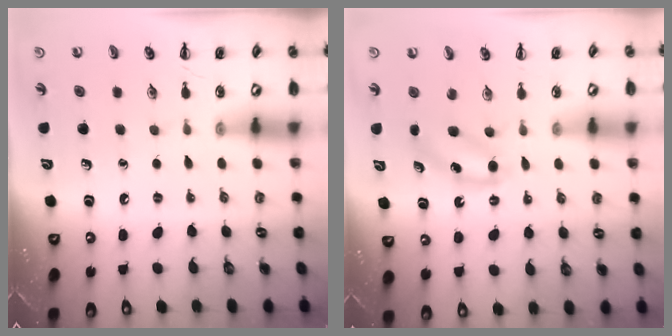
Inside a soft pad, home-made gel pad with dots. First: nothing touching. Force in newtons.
{"total": 5.7, "press": 5.5, "slide": 1.6}